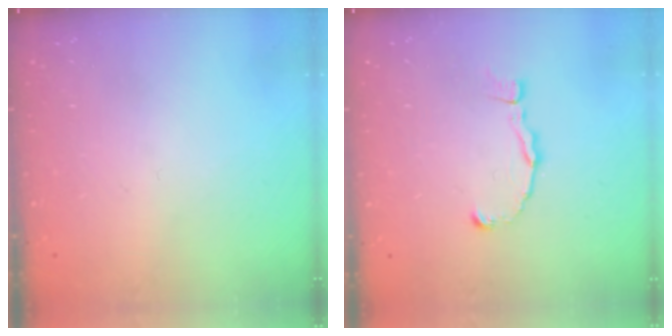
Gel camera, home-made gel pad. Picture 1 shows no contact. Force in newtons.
{"total": 2.3, "press": 2.3, "slide": 0.2}